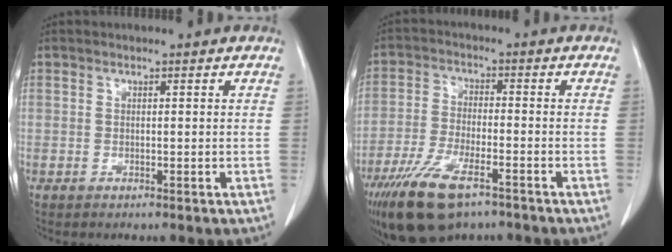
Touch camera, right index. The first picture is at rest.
{"total": 11.7, "force": [-7.7, 3.6, 8.0], "torque": [-0.159, -0.021, -0.136]}